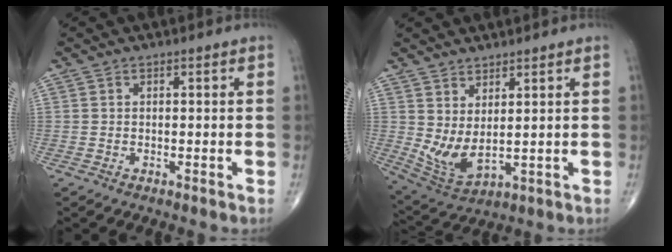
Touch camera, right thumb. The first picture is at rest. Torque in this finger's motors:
{"motor_torque": [1.16, 1.00, -0.07, -0.06, 0.04]}